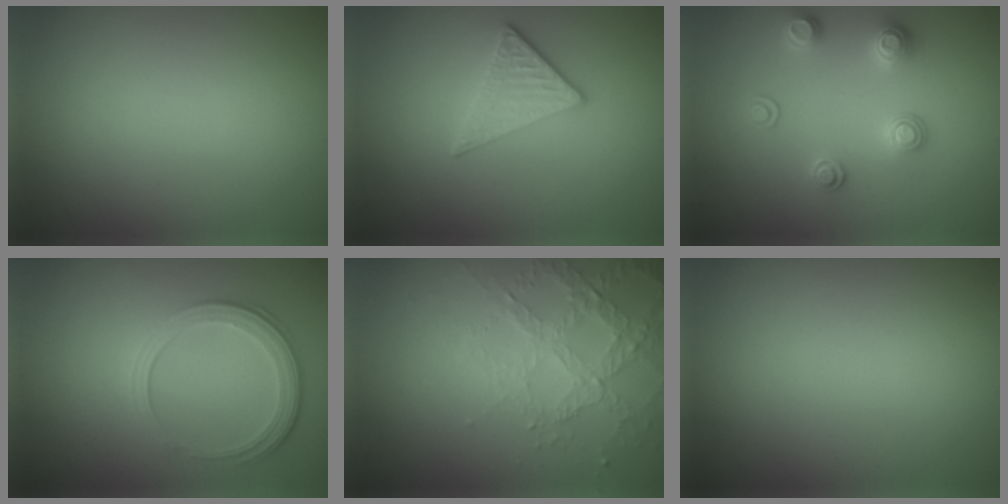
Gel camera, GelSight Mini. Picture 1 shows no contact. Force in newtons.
{"total": 2.8, "press": 2.5, "slide": 1.3}
{"total": 2.6, "press": 2.6, "slide": 0.6}
{"total": 3.8, "press": 2.8, "slide": 2.6}
{"total": 3.4, "press": 3.3, "slide": 0.8}
{"total": 0.0}